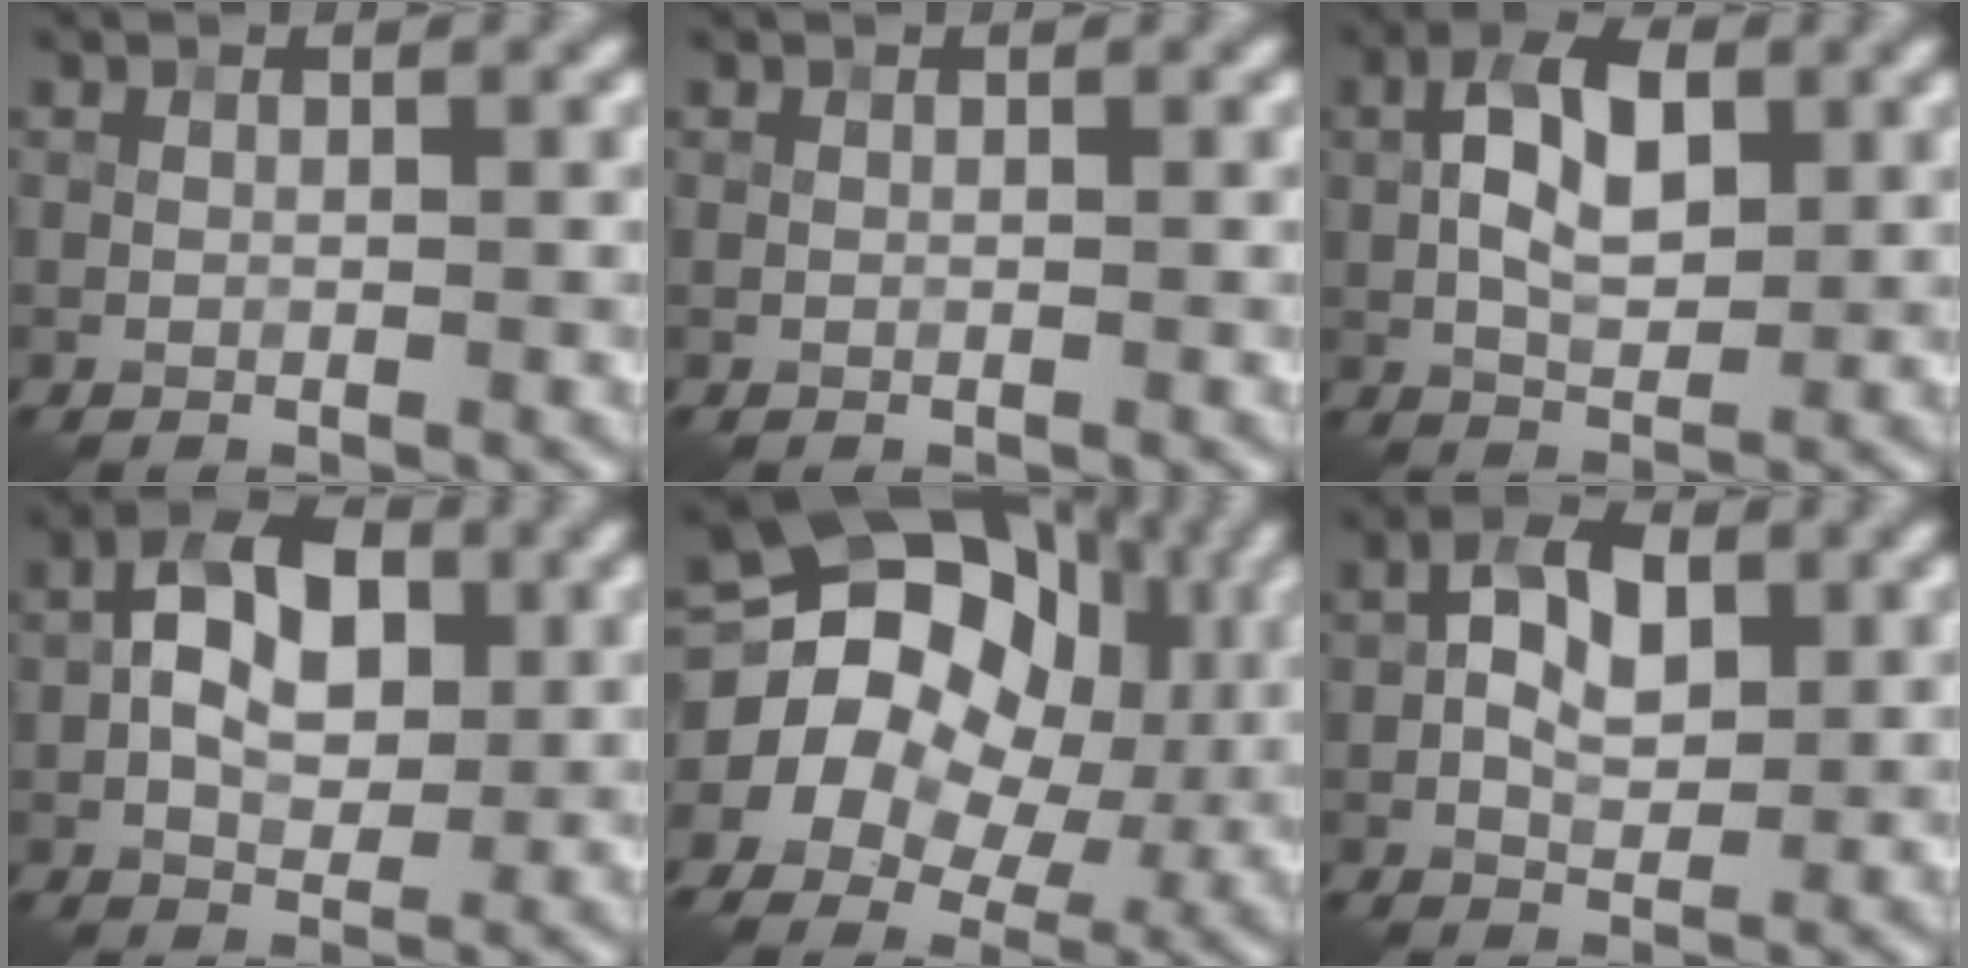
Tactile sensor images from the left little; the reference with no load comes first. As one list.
[{"total": 0.0}, {"total": 6.2, "force": [1.0, 3.3, 5.1], "torque": [-0.095, 0.009, 0.015]}, {"total": 6.8, "force": [0.7, 4.1, 5.4], "torque": [-0.088, 0.011, 0.005]}, {"total": 15.3, "force": [2.0, 12.1, 9.1], "torque": [-0.143, 0.021, 0.009]}, {"total": 4.9, "force": [0.6, 2.8, 4.0], "torque": [-0.072, 0.006, 0.006]}]